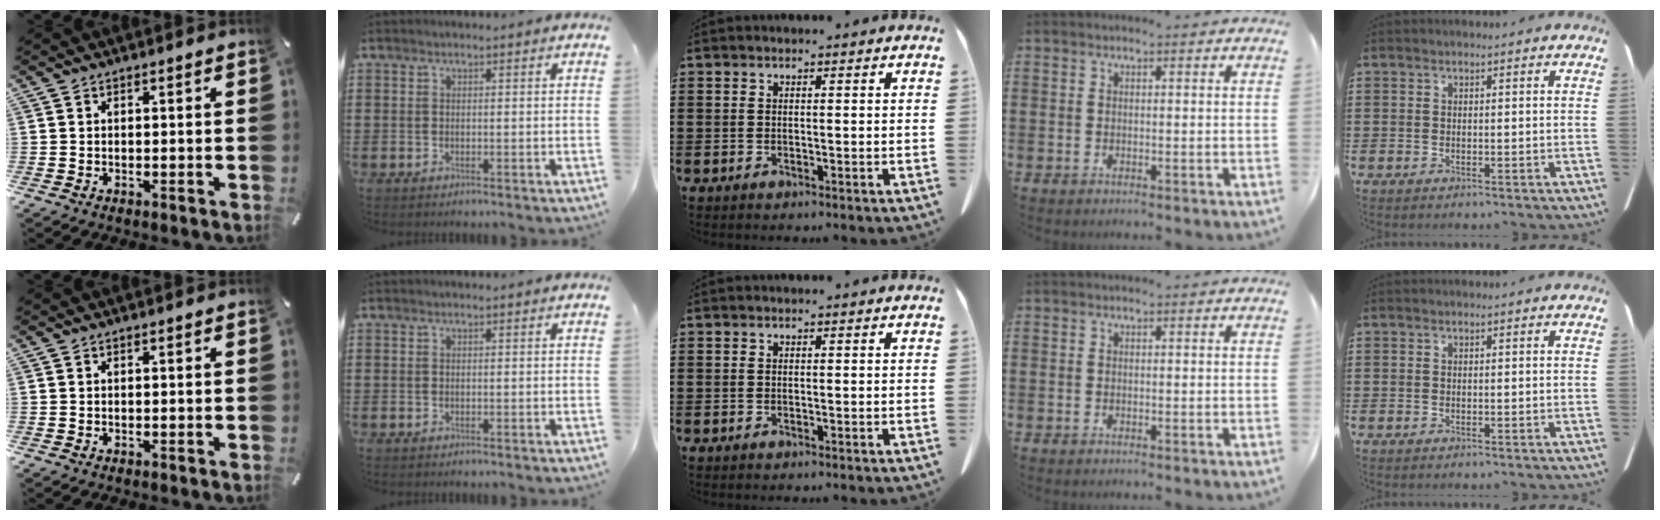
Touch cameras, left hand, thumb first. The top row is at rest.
{}